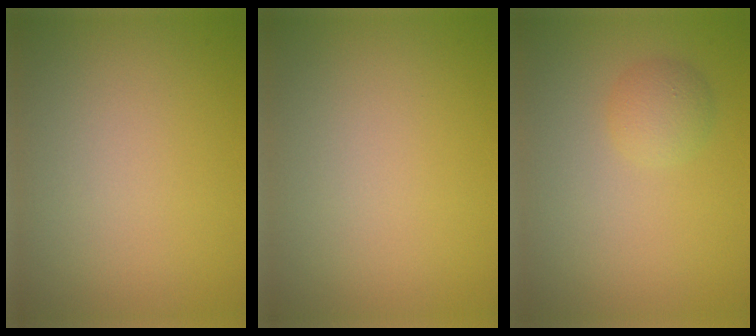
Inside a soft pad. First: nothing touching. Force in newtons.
{"total": 0.0}
{"total": 1.7, "press": 1.7, "slide": 0.2}